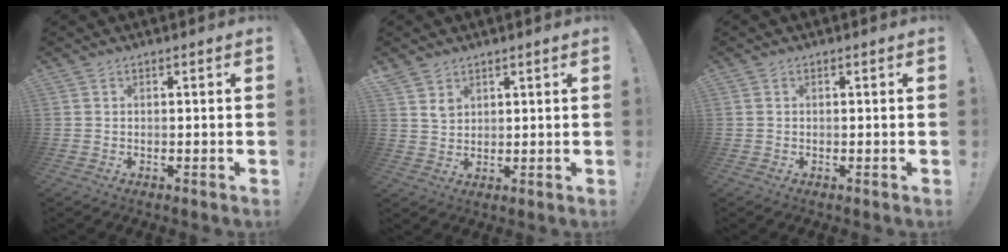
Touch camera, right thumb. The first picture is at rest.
{"total": 4.5, "force": [3.2, 3.0, 1.1], "torque": [-0.011, -0.023, 0.059]}
{"total": 0.0}